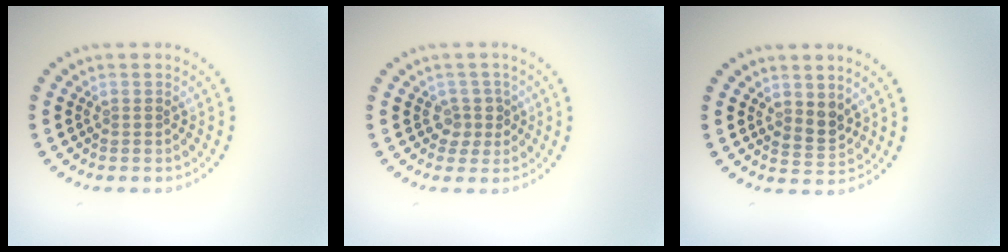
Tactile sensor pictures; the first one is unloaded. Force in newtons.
{"total": 2.0, "press": 1.5, "slide": 1.3}
{"total": 2.0, "press": 1.7, "slide": 1.1}